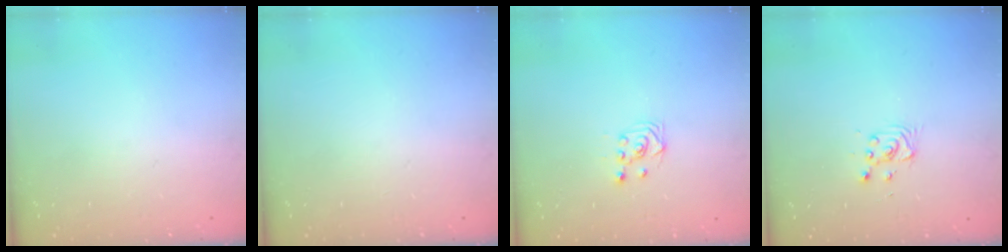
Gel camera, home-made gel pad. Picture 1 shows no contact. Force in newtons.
{"total": 0.0}
{"total": 2.5, "press": 2.2, "slide": 1.2}
{"total": 2.8, "press": 2.8, "slide": 0.4}